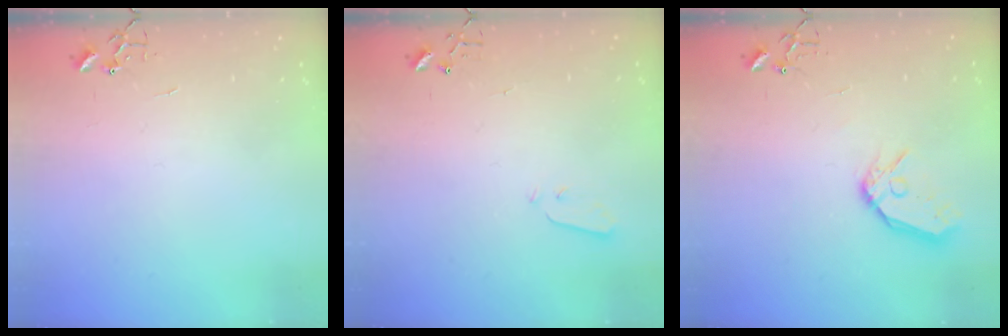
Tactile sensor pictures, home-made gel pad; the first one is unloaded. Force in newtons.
{"total": 3.0, "press": 3.0, "slide": 0.3}
{"total": 11.3, "press": 11.2, "slide": 1.5}